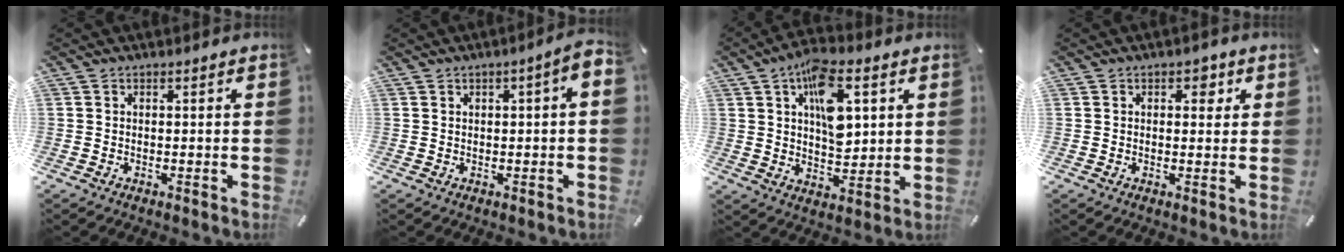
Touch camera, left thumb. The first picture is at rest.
{"total": 3.2, "force": [0.2, 1.2, 2.9], "torque": [-0.052, 0.008, 0.003]}
{"total": 13.4, "force": [4.7, 7.5, 10.0], "torque": [-0.150, -0.006, 0.081]}
{"total": 3.0, "force": [1.1, 2.0, 1.9], "torque": [-0.011, -0.004, 0.009]}